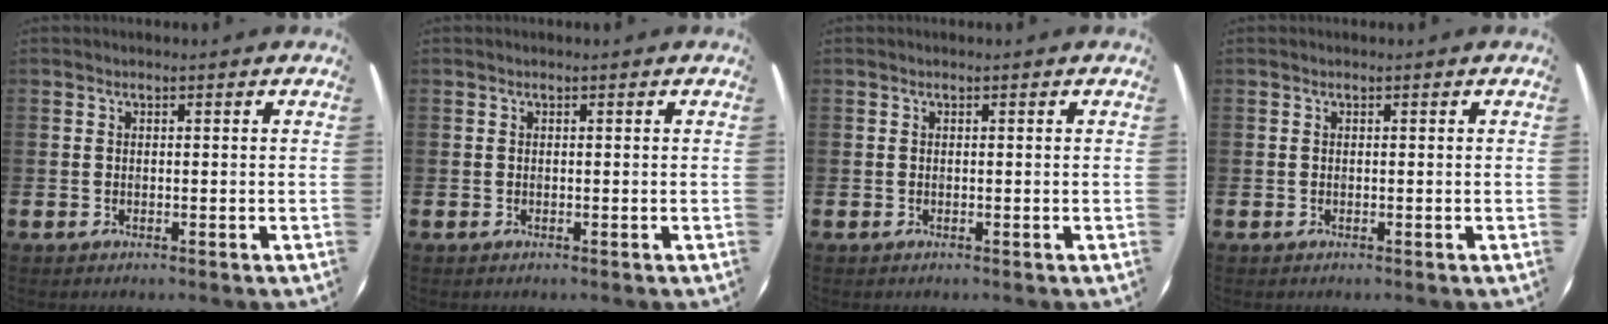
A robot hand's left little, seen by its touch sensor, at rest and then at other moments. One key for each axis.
{"total": 0.0}
{"total": 0.0}
{"total": 0.0}